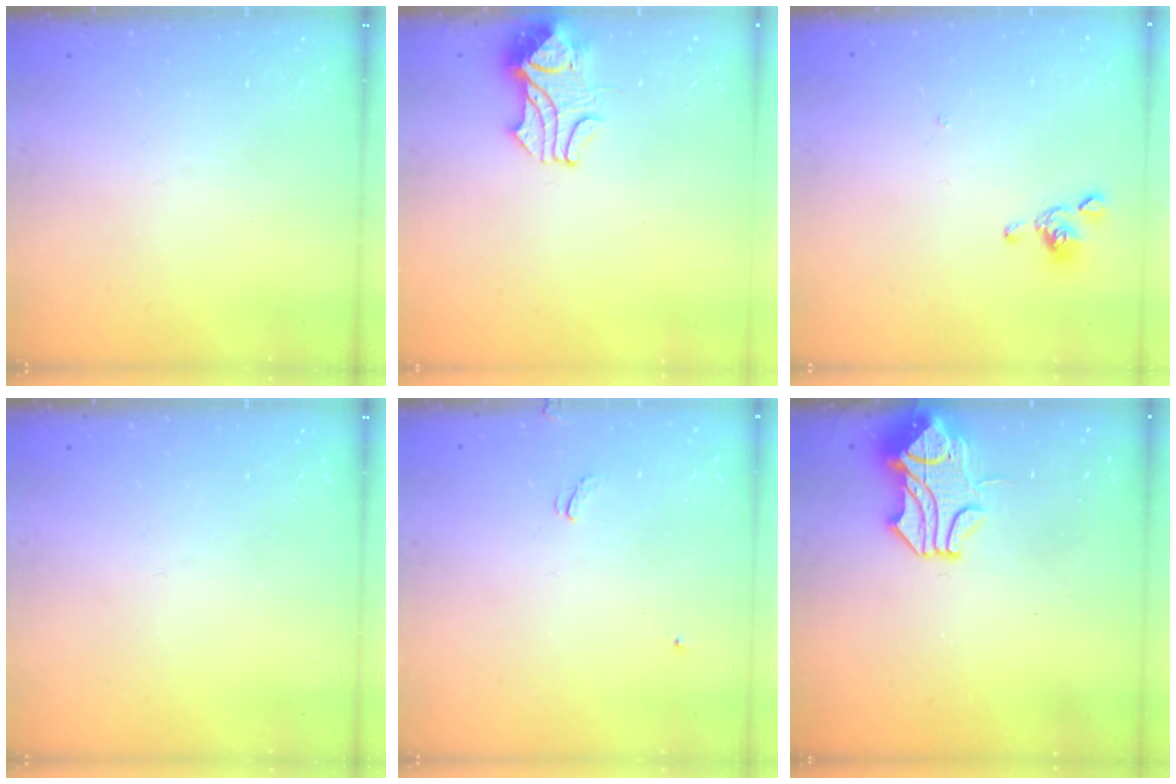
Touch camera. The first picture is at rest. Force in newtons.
{"total": 2.1, "press": 2.0, "slide": 0.7}
{"total": 2.3, "press": 2.3, "slide": 0.5}
{"total": 0.0}
{"total": 2.1, "press": 2.1, "slide": 0.5}
{"total": 2.0, "press": 1.2, "slide": 1.5}